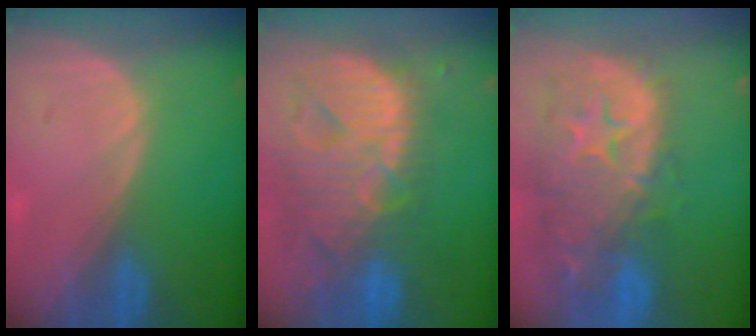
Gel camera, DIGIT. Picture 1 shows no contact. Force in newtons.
{"total": 13.8, "press": 11.8, "slide": 7.1}
{"total": 14.1, "press": 11.4, "slide": 8.3}